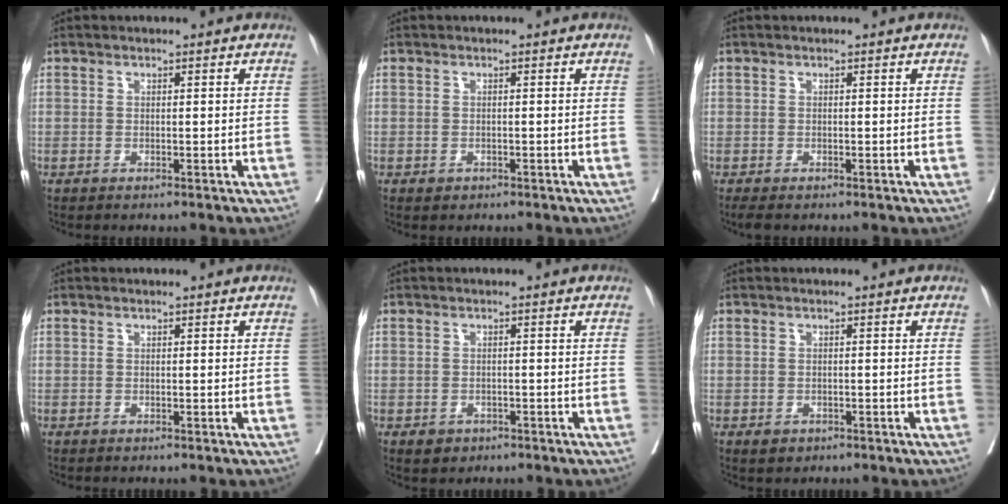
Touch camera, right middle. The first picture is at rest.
{"total": 0.9, "force": [-0.5, 0.7, 0.3], "torque": [-0.006, 0.002, -0.003]}
{"total": 1.4, "force": [-1.1, 0.5, 0.7], "torque": [-0.016, -0.007, -0.018]}
{"total": 0.0}
{"total": 2.1, "force": [-1.3, 1.6, 0.6], "torque": [-0.009, 0.003, -0.013]}
{"total": 1.6, "force": [-1.0, 1.1, 0.6], "torque": [-0.010, 0.002, -0.007]}